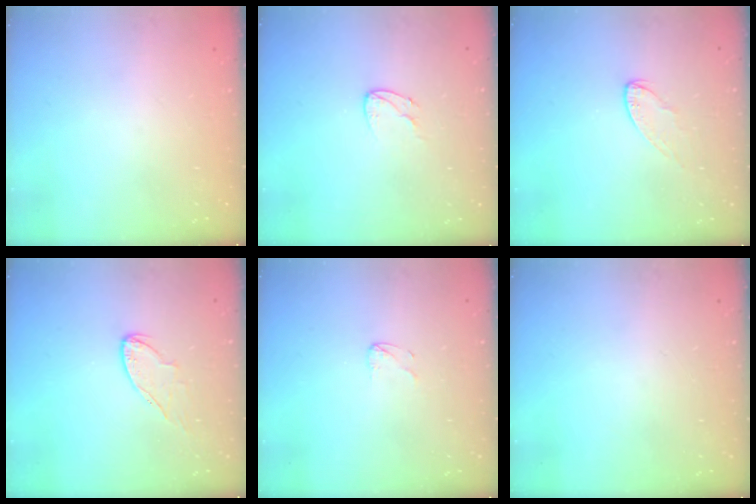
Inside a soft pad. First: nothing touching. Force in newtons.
{"total": 5.6, "press": 5.6, "slide": 0.7}
{"total": 5.0, "press": 5.0, "slide": 0.4}
{"total": 5.9, "press": 5.9, "slide": 0.6}
{"total": 2.6, "press": 2.6, "slide": 0.2}
{"total": 0.0}